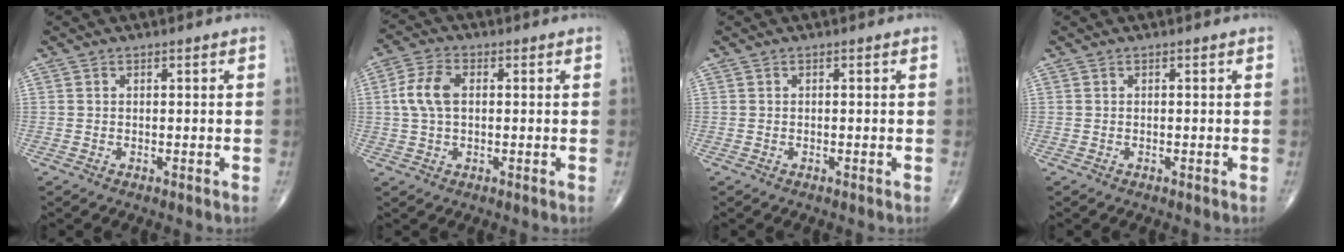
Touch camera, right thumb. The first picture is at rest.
{"total": 6.6, "force": [0.8, 3.9, 5.3], "torque": [-0.118, 0.015, 0.011]}
{"total": 0.0}
{"total": 0.0}